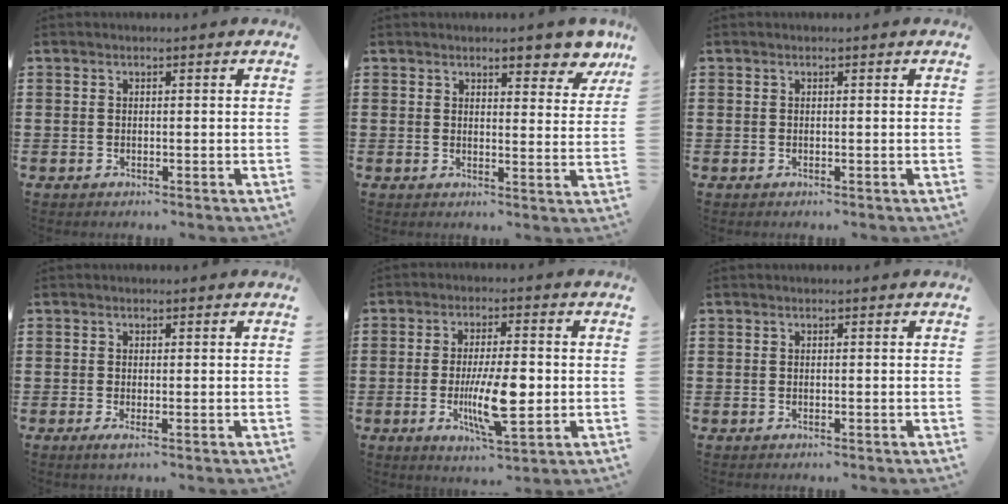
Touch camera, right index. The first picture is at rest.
{"total": 5.3, "force": [4.3, 1.7, 2.6], "torque": [-0.040, -0.011, 0.073]}
{"total": 0.0}
{"total": 1.1, "force": [-0.2, 0.1, 1.1], "torque": [-0.019, -0.005, -0.003]}
{"total": 10.1, "force": [-1.5, 2.8, 9.6], "torque": [-0.178, -0.017, -0.028]}
{"total": 0.0}